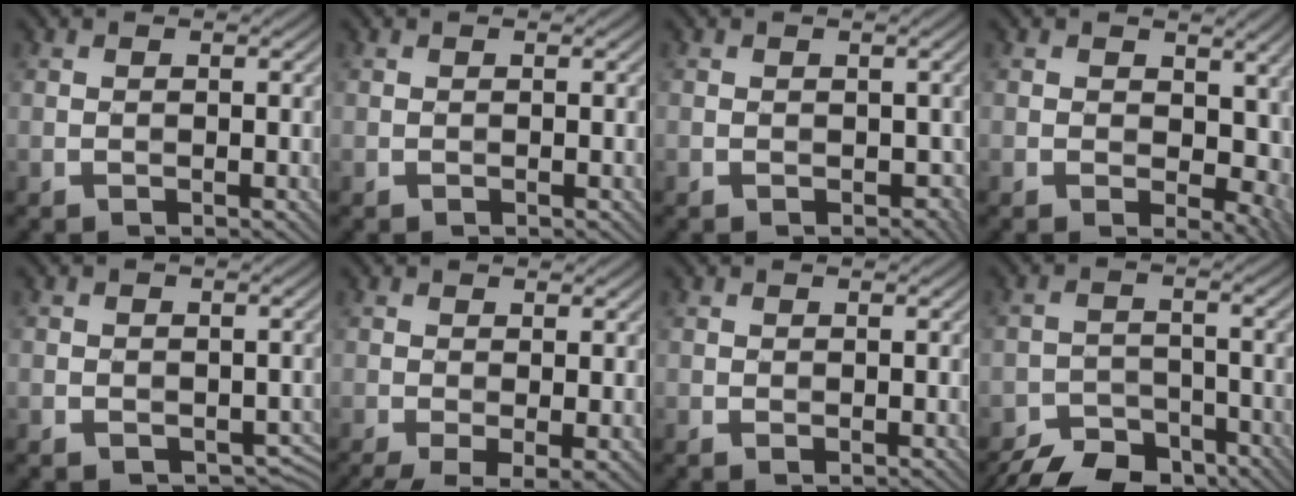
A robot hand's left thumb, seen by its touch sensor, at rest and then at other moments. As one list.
[{"total": 0.0}, {"total": 1.5, "force": [-0.4, 1.4, 0.4], "torque": [-0.011, -0.006, -0.005]}, {"total": 8.9, "force": [-0.3, 6.1, 6.4], "torque": [-0.076, -0.020, 0.009]}, {"total": 2.2, "force": [-0.8, 2.1, 0.3], "torque": [-0.004, -0.008, -0.008]}, {"total": 4.2, "force": [-1.9, 1.0, 3.6], "torque": [-0.075, -0.007, -0.029]}, {"total": 0.0}, {"total": 7.6, "force": [-6.7, 3.0, 1.9], "torque": [-0.028, -0.008, -0.116]}]